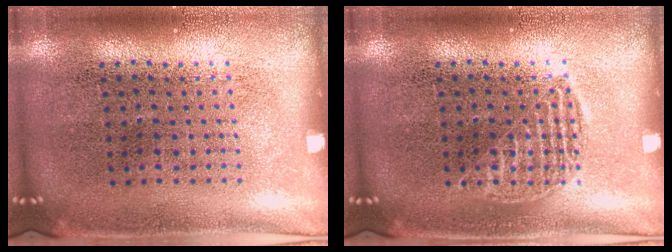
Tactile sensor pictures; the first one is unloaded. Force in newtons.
{"total": 1.2, "press": 1.2, "slide": 0.2}